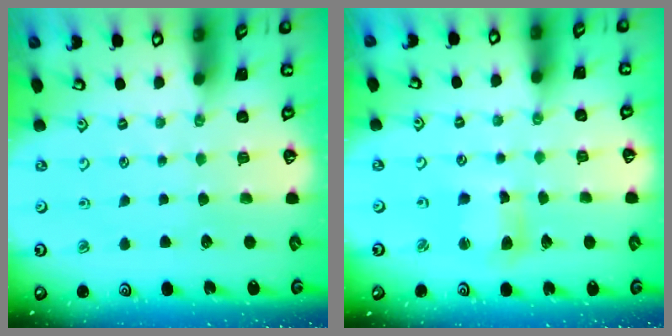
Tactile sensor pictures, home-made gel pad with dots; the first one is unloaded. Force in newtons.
{"total": 6.0, "press": 5.9, "slide": 0.9}